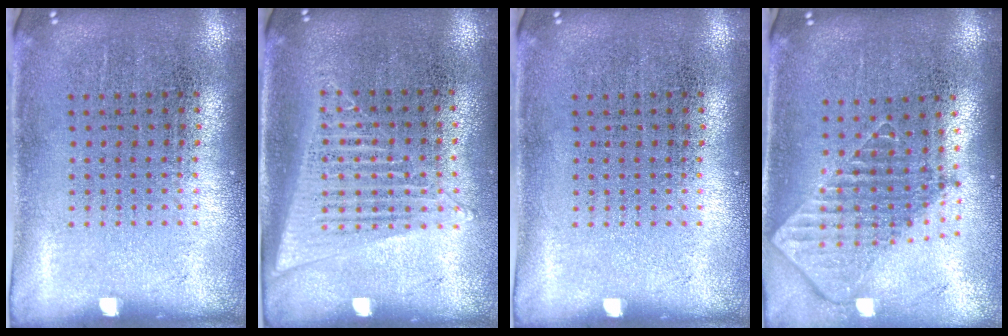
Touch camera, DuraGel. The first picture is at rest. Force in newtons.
{"total": 1.4, "press": 1.3, "slide": 0.5}
{"total": 0.0}
{"total": 1.9, "press": 1.5, "slide": 1.3}